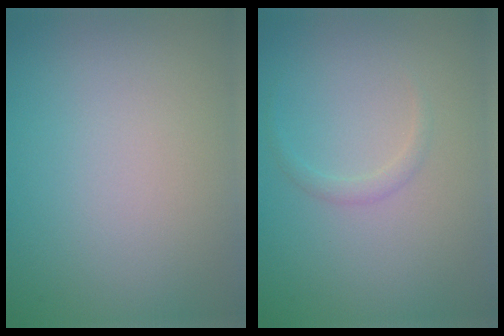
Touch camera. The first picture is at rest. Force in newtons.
{"total": 0.9, "press": 0.9, "slide": 0.1}